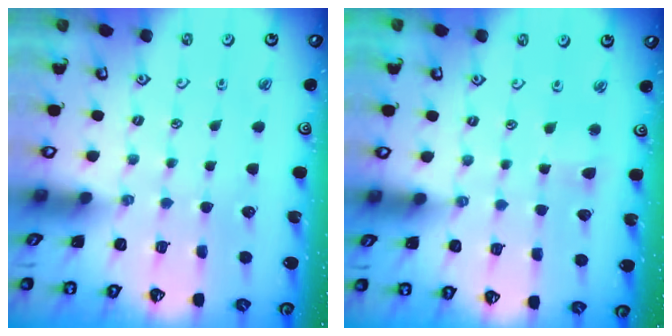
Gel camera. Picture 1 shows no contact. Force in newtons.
{"total": 2.4, "press": 2.4, "slide": 0.5}